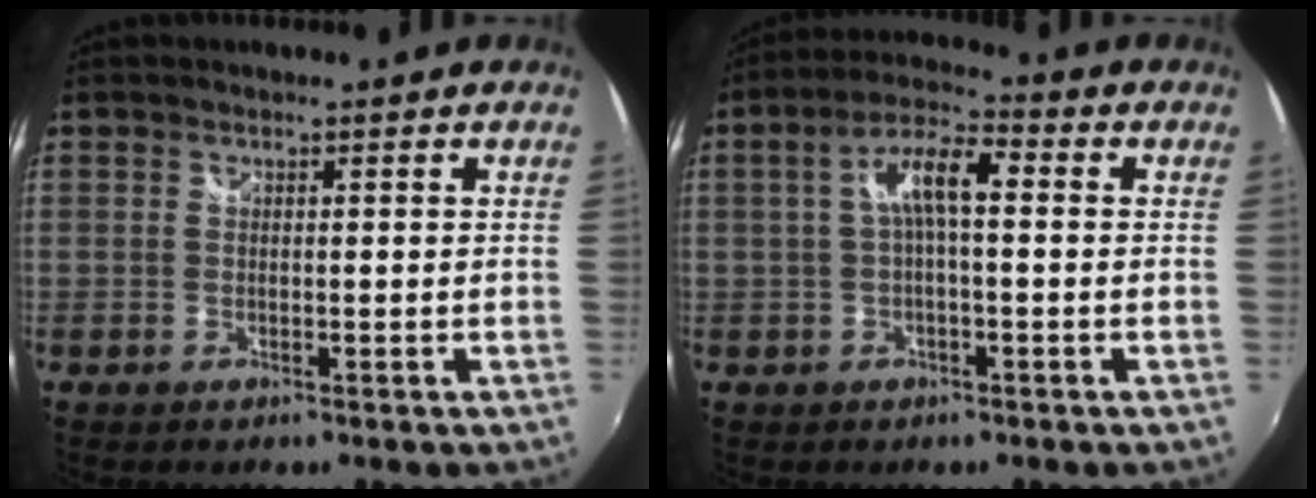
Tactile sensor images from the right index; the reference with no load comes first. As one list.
[{"total": 7.1, "force": [0.4, 2.0, 6.8], "torque": [-0.134, 0.020, 0.007]}]